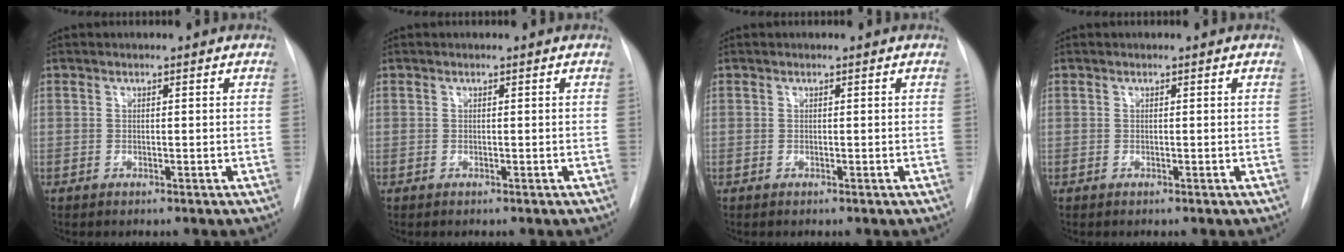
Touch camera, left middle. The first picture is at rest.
{"total": 0.0}
{"total": 0.0}
{"total": 0.0}